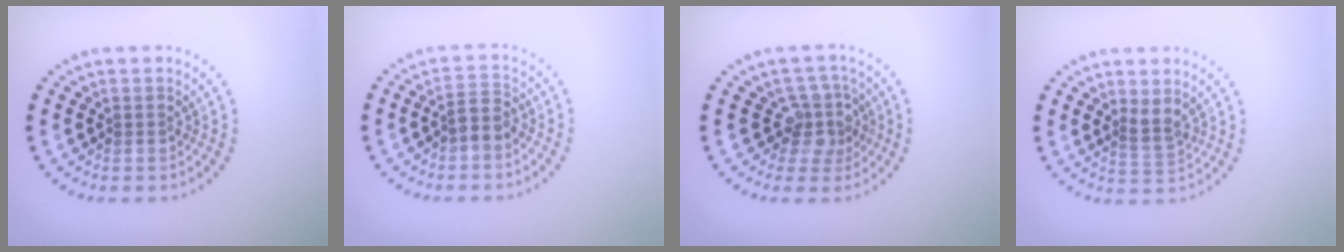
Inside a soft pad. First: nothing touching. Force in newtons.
{"total": 1.9, "press": 1.6, "slide": 1.0}
{"total": 3.1, "press": 2.4, "slide": 1.9}
{"total": 1.9, "press": 1.5, "slide": 1.2}